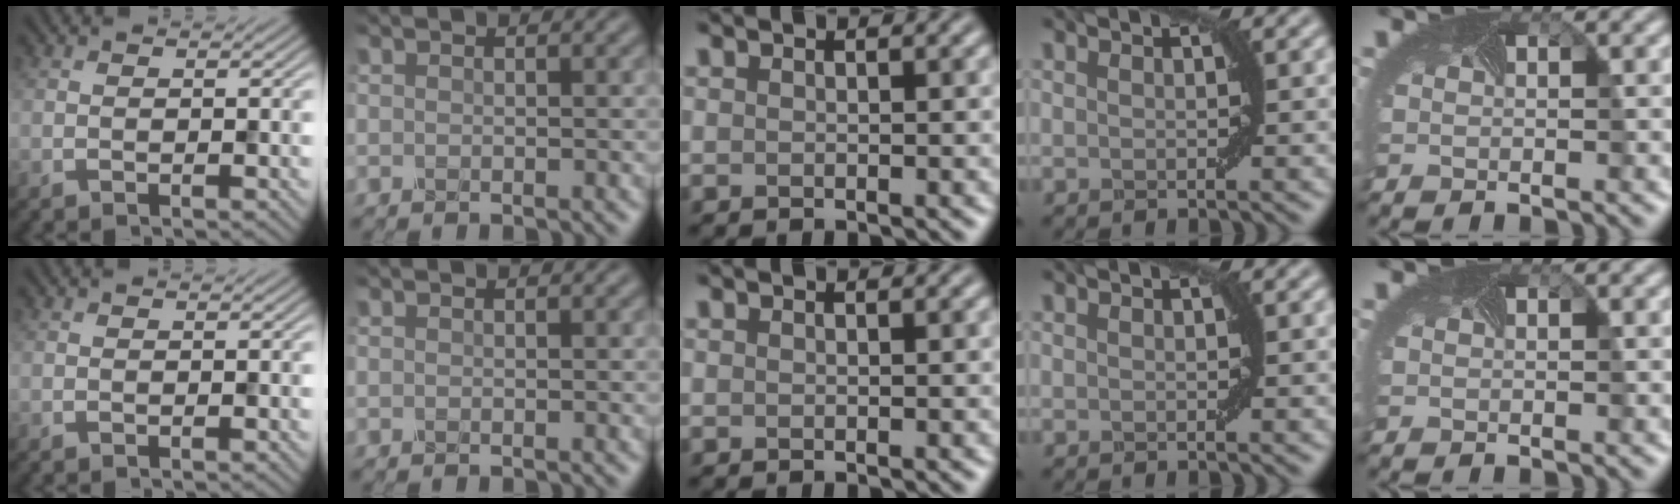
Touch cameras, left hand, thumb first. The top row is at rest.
{}